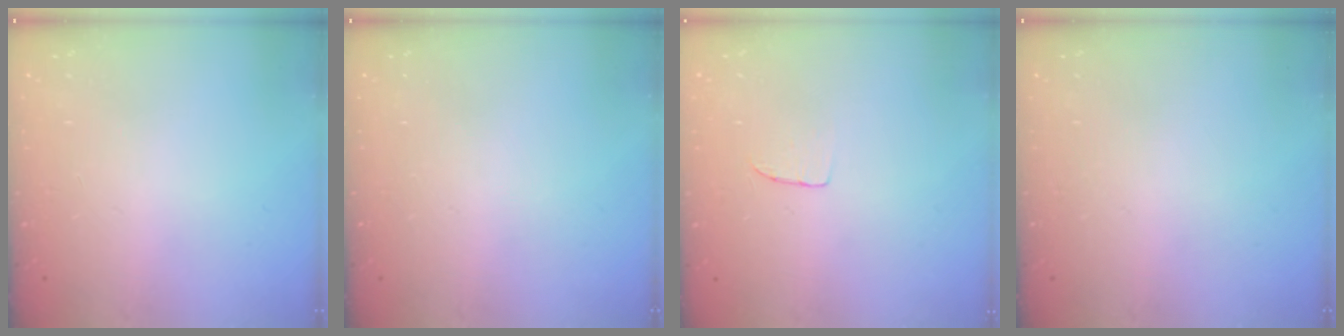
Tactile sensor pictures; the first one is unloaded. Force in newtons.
{"total": 0.0}
{"total": 4.1, "press": 4.0, "slide": 0.2}
{"total": 0.0}